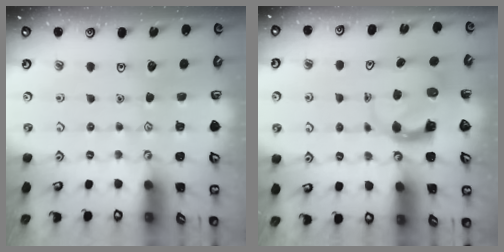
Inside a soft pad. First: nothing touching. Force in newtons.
{"total": 3.7, "press": 3.7, "slide": 0.6}